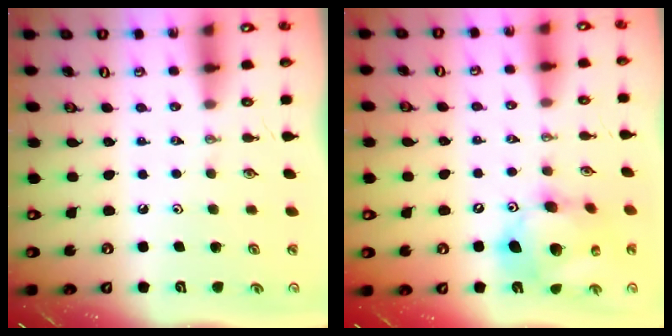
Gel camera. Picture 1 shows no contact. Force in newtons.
{"total": 14.4, "press": 14.2, "slide": 2.3}